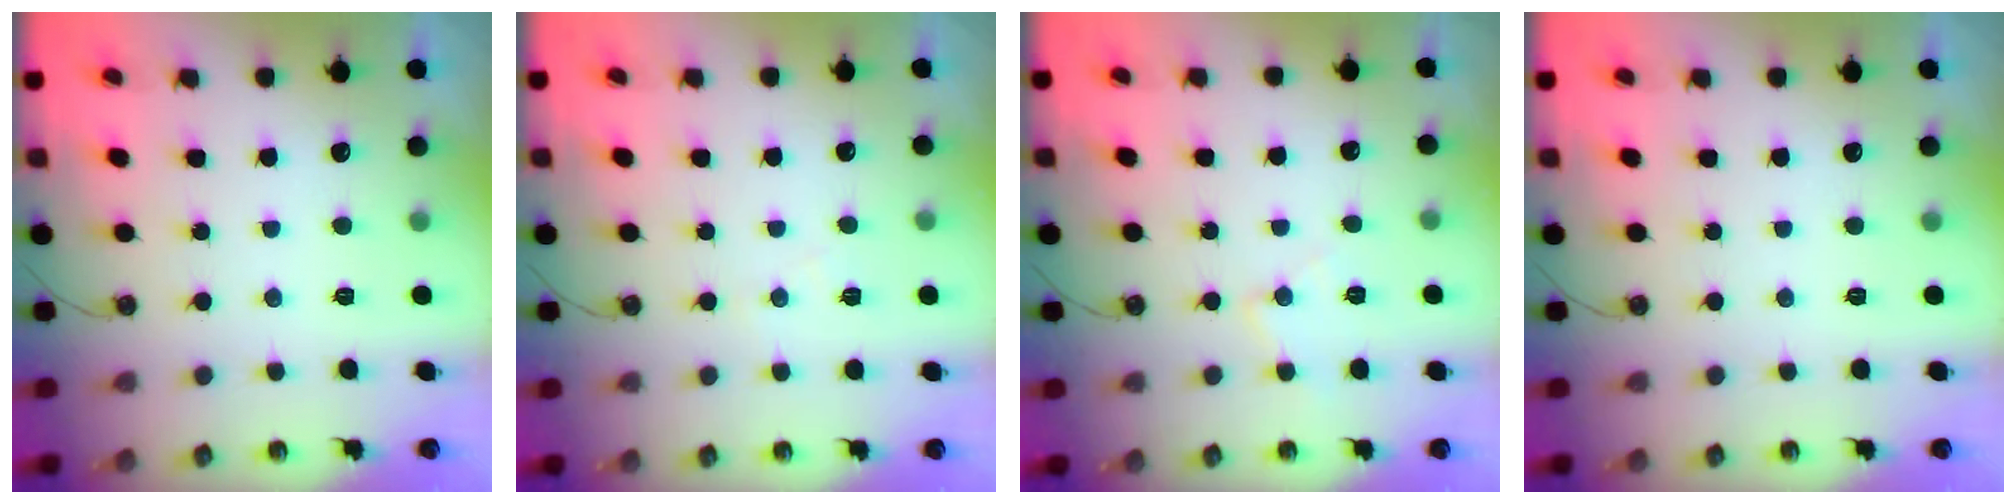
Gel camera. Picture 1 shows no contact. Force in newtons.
{"total": 5.6, "press": 5.6, "slide": 0.8}
{"total": 6.8, "press": 6.8, "slide": 0.4}
{"total": 0.0}